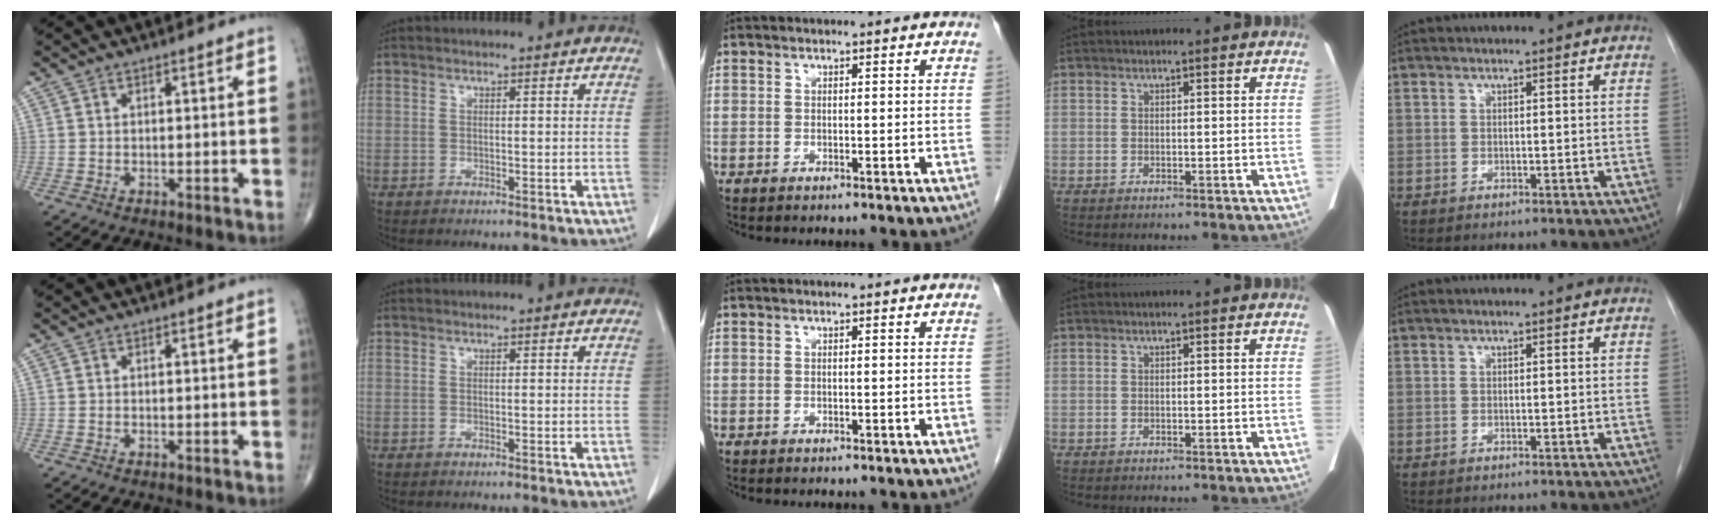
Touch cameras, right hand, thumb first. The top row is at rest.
{}